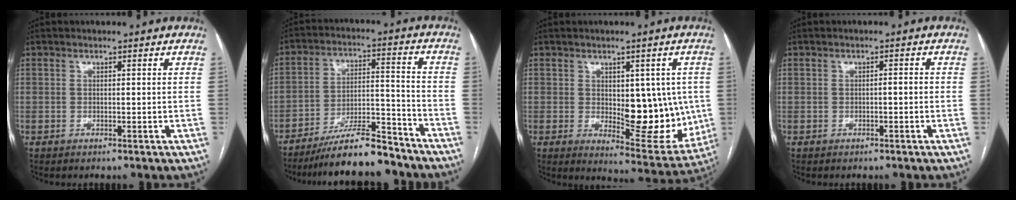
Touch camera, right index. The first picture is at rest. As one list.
[{"total": 12.9, "force": [-11.3, 1.9, 5.9], "torque": [-0.094, 0.015, -0.191]}, {"total": 13.0, "force": [-0.2, 5.7, 11.6], "torque": [-0.134, -0.007, 0.014]}, {"total": 1.0, "force": [-0.3, 0.3, 0.9], "torque": [-0.015, 0.003, -0.003]}]